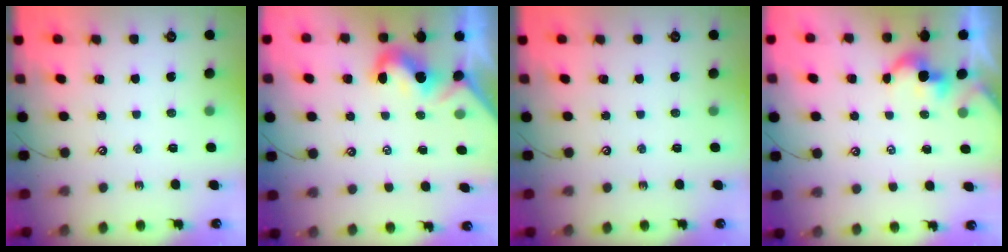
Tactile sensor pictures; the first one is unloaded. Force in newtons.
{"total": 2.1, "press": 2.1, "slide": 0.6}
{"total": 0.0}
{"total": 2.4, "press": 2.4, "slide": 0.2}